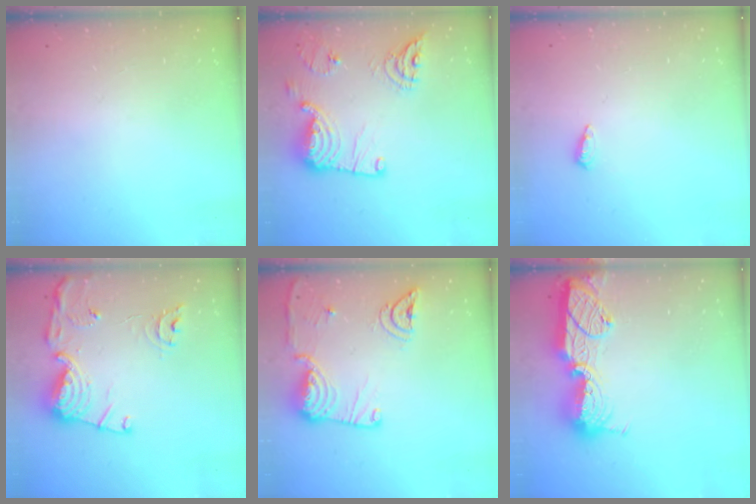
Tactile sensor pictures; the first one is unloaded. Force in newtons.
{"total": 19.0, "press": 18.6, "slide": 4.0}
{"total": 3.4, "press": 3.3, "slide": 0.5}
{"total": 15.1, "press": 15.0, "slide": 1.6}
{"total": 15.4, "press": 15.3, "slide": 1.9}
{"total": 14.9, "press": 14.9, "slide": 0.9}